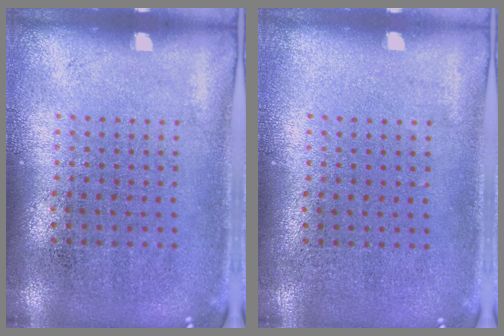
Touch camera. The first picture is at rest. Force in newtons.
{"total": 0.0}